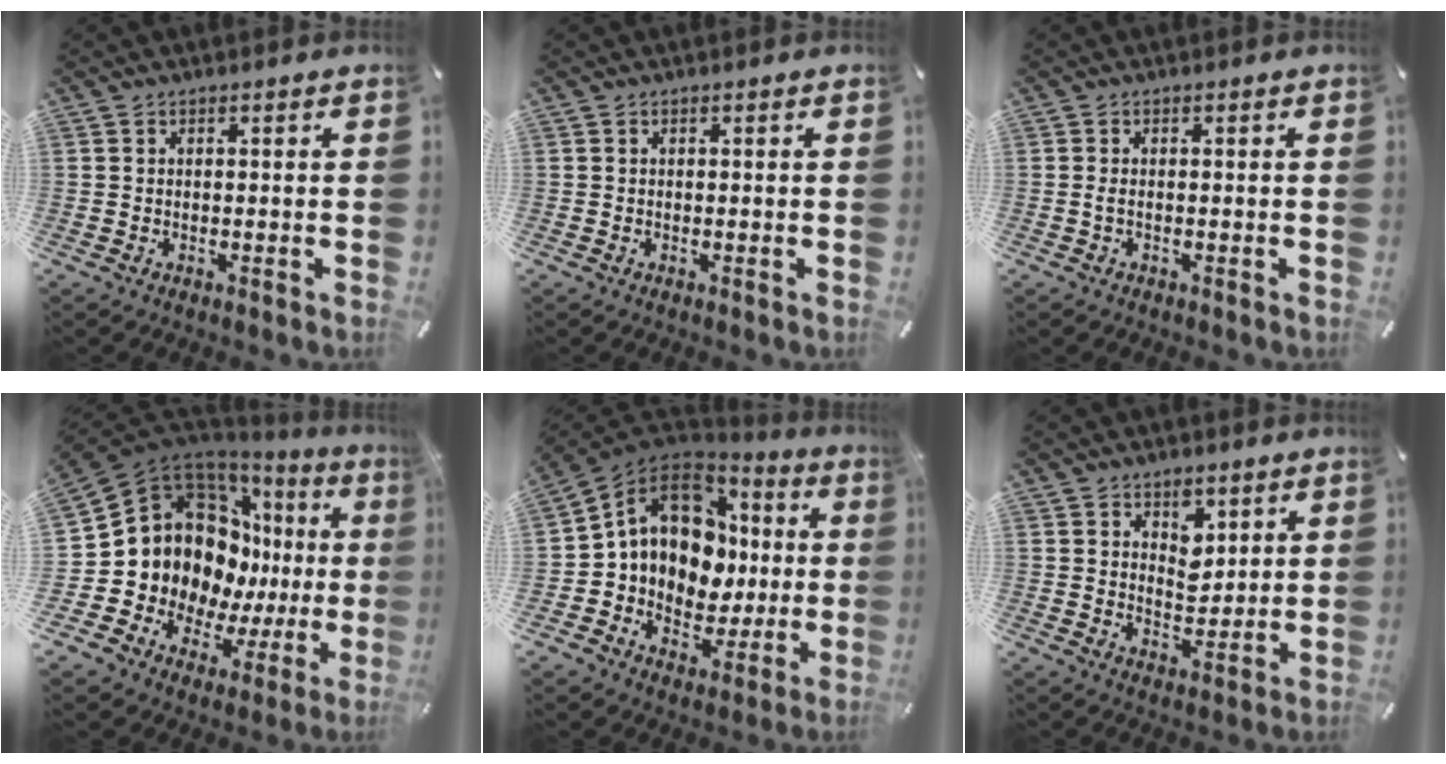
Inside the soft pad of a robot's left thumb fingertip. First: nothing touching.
{"total": 0.0}
{"total": 1.2, "force": [-0.3, 0.4, 1.1], "torque": [-0.021, -0.001, -0.005]}
{"total": 16.0, "force": [2.8, 13.3, 8.4], "torque": [-0.136, -0.060, 0.064]}
{"total": 13.5, "force": [1.9, 11.5, 6.7], "torque": [-0.116, -0.005, 0.048]}
{"total": 6.4, "force": [3.4, 4.9, 2.4], "torque": [-0.016, -0.017, 0.055]}